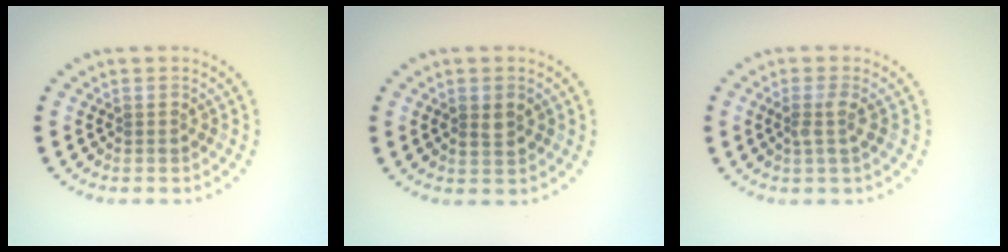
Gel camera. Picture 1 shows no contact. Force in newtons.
{"total": 1.6, "press": 1.6, "slide": 0.1}
{"total": 1.3, "press": 1.1, "slide": 0.7}